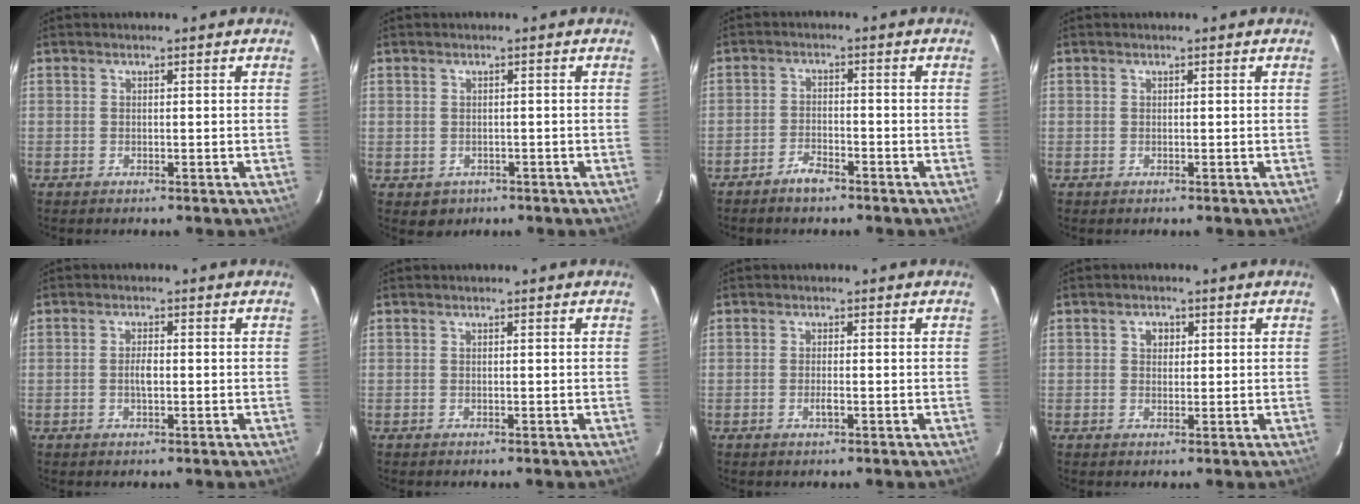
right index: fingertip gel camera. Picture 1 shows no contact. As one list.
[{"total": 2.8, "force": [-0.6, 2.7, 0.4], "torque": [-0.008, -0.001, 0.000]}, {"total": 3.5, "force": [-2.9, 1.1, 1.6], "torque": [-0.044, 0.004, -0.054]}, {"total": 0.5, "force": [-0.1, 0.5, -0.1], "torque": [0.002, 0.003, -0.001]}, {"total": 2.3, "force": [-0.3, 0.9, 2.0], "torque": [-0.038, 0.002, -0.006]}, {"total": 0.0}, {"total": 1.6, "force": [-0.6, 0.3, 1.4], "torque": [-0.028, -0.001, -0.011]}, {"total": 2.3, "force": [0.7, 1.9, 1.0], "torque": [-0.012, 0.009, 0.011]}]